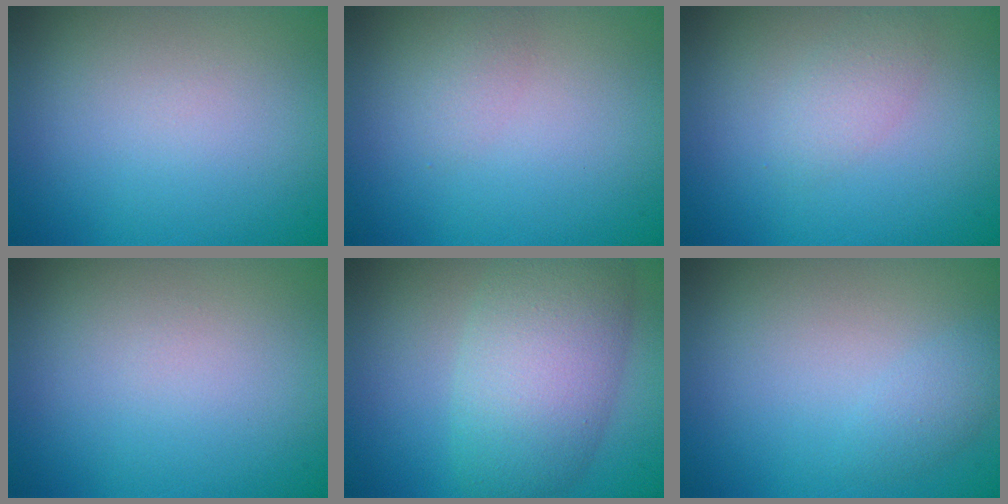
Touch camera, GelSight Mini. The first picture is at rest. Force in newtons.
{"total": 0.8, "press": 0.8, "slide": 0.0}
{"total": 1.7, "press": 1.7, "slide": 0.1}
{"total": 0.0}
{"total": 7.4, "press": 7.4, "slide": 0.2}
{"total": 1.3, "press": 1.3, "slide": 0.1}